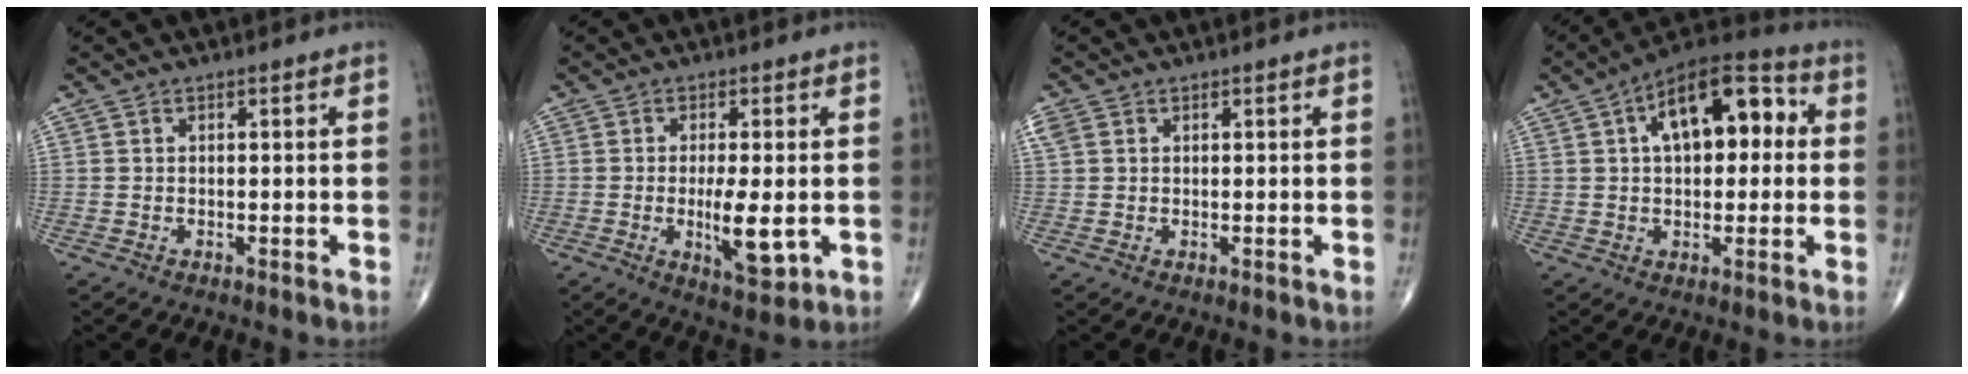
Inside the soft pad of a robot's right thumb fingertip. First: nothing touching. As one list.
[{"total": 7.7, "force": [-1.1, 2.5, 7.2], "torque": [-0.117, -0.017, -0.012]}, {"total": 2.5, "force": [1.0, 1.9, 1.2], "torque": [-0.036, 0.015, 0.026]}, {"total": 15.7, "force": [3.5, 8.2, 12.9], "torque": [-0.169, 0.033, 0.044]}]